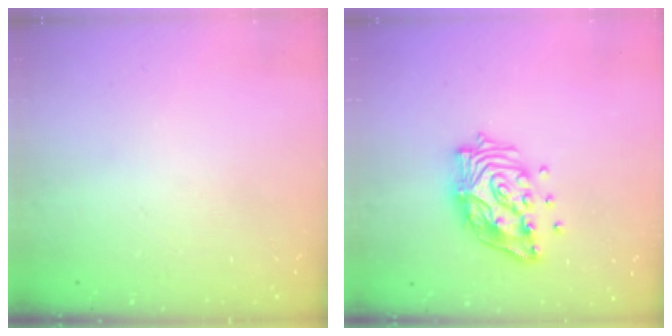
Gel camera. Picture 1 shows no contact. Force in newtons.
{"total": 14.5, "press": 14.4, "slide": 1.6}